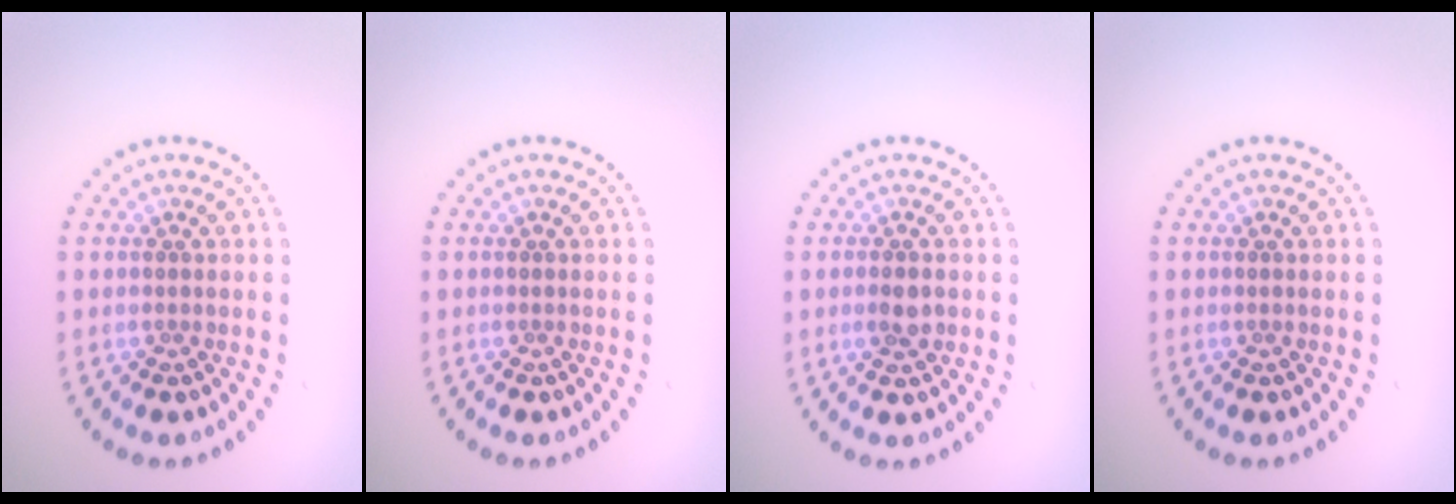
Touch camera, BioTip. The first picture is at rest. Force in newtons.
{"total": 0.0}
{"total": 1.7, "press": 1.6, "slide": 0.3}
{"total": 0.0}